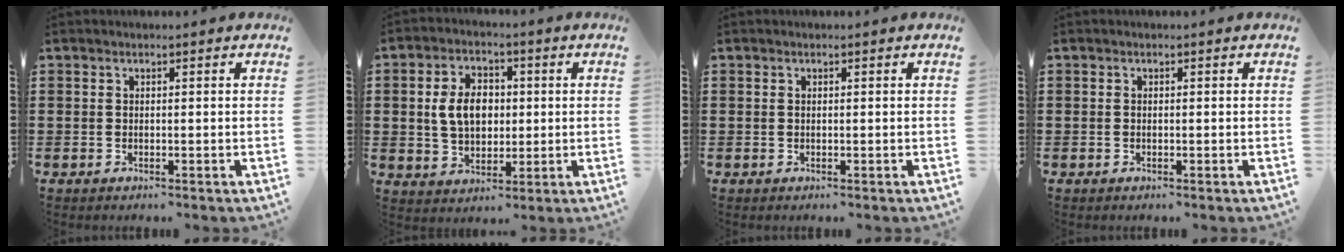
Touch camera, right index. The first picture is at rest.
{"total": 7.1, "force": [0.6, 5.0, 5.0], "torque": [-0.114, 0.011, 0.003]}
{"total": 0.0}
{"total": 0.0}